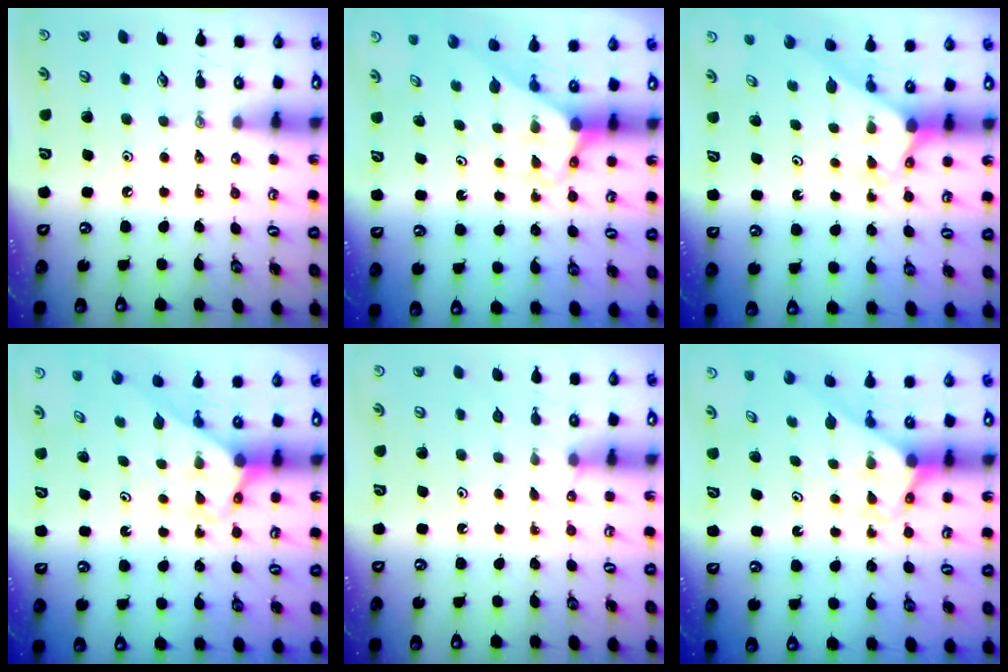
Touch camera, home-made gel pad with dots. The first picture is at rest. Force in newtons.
{"total": 2.8, "press": 2.8, "slide": 0.2}
{"total": 2.2, "press": 2.2, "slide": 0.2}
{"total": 2.9, "press": 2.9, "slide": 0.2}
{"total": 2.1, "press": 2.1, "slide": 0.3}
{"total": 2.8, "press": 2.8, "slide": 0.2}